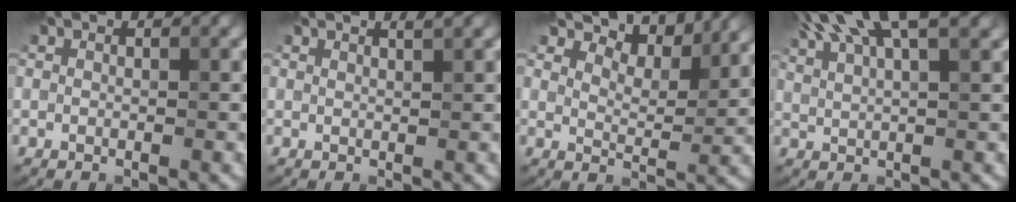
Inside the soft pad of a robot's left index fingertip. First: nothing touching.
{"total": 1.3, "force": [1.0, 0.3, 0.8], "torque": [-0.004, 0.000, 0.009]}
{"total": 6.4, "force": [5.7, 1.9, 2.4], "torque": [-0.047, 0.004, 0.077]}
{"total": 8.5, "force": [5.7, 2.3, 5.9], "torque": [-0.091, 0.028, 0.076]}